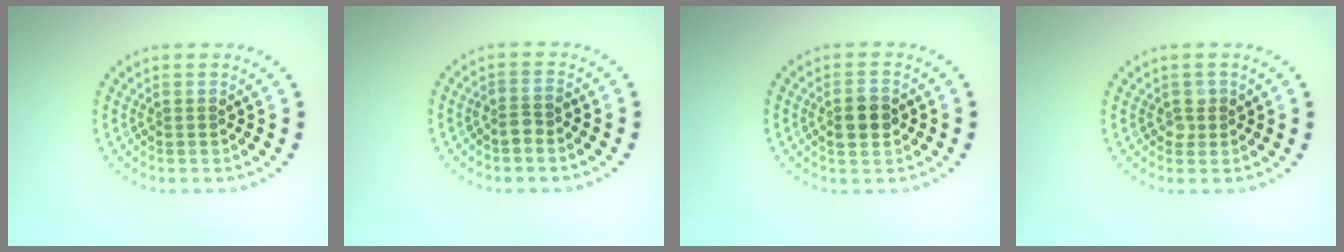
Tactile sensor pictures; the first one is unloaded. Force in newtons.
{"total": 1.5, "press": 1.3, "slide": 0.8}
{"total": 2.8, "press": 2.8, "slide": 0.2}
{"total": 1.2, "press": 1.1, "slide": 0.3}